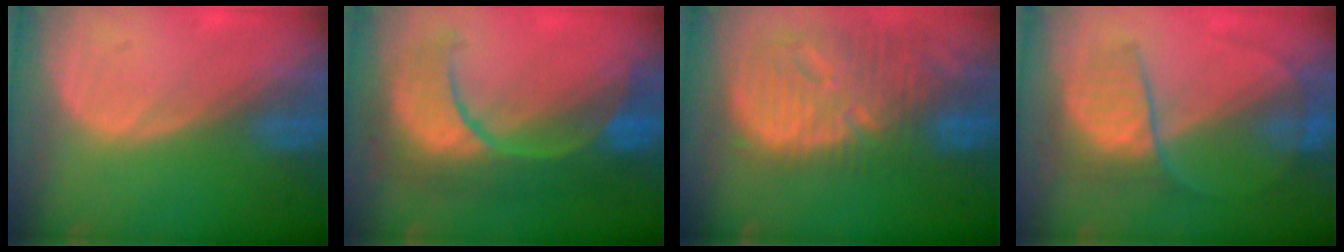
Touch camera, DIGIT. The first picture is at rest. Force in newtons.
{"total": 10.3, "press": 10.3, "slide": 1.1}
{"total": 13.4, "press": 11.6, "slide": 6.7}
{"total": 6.5, "press": 6.4, "slide": 1.0}